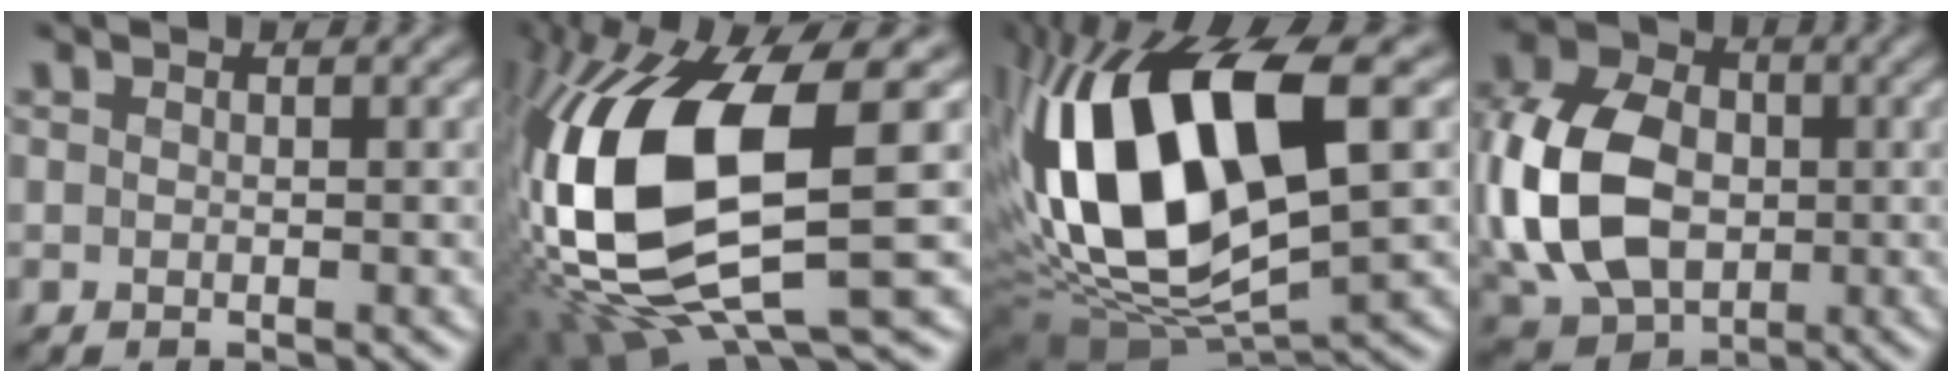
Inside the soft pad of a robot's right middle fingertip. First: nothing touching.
{"total": 15.5, "force": [1.0, 6.5, 14.1], "torque": [-0.310, 0.001, 0.025]}
{"total": 15.8, "force": [2.3, 7.7, 13.6], "torque": [-0.281, 0.009, 0.040]}
{"total": 12.2, "force": [-0.7, 9.1, 8.1], "torque": [-0.199, 0.008, -0.021]}